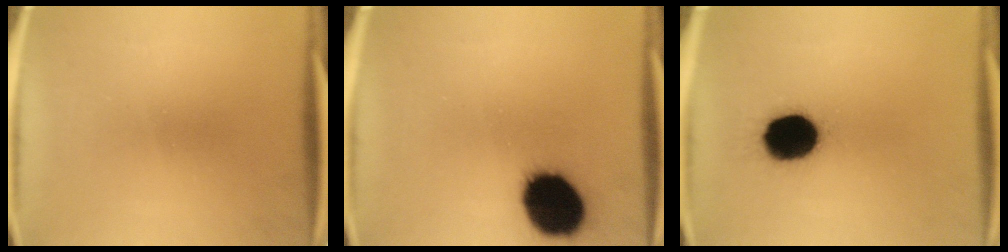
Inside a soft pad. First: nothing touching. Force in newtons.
{"total": 19.0}
{"total": 15.7}